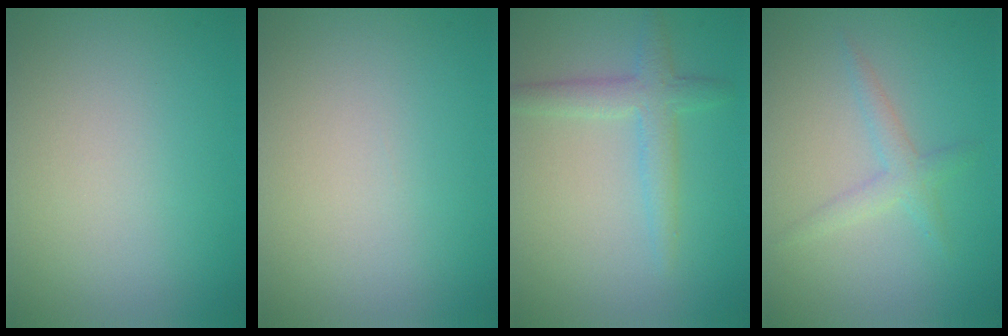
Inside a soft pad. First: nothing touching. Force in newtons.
{"total": 0.0}
{"total": 2.8, "press": 2.8, "slide": 0.1}
{"total": 1.9, "press": 1.9, "slide": 0.1}